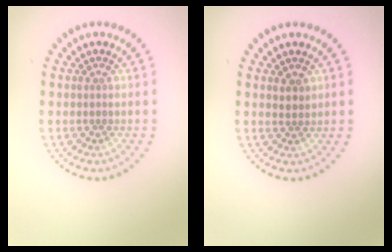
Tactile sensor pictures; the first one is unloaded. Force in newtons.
{"total": 1.1, "press": 1.0, "slide": 0.5}